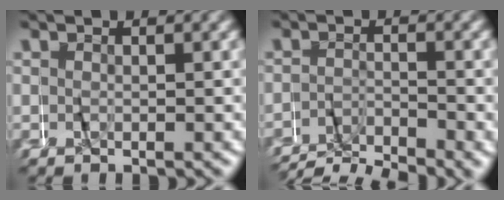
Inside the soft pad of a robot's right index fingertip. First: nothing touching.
{"total": 6.0, "force": [-5.9, 1.1, 0.8], "torque": [-0.007, -0.018, -0.096]}